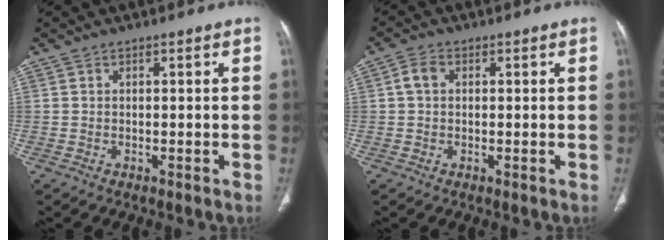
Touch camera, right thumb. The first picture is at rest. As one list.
[{"total": 2.7, "force": [0.5, 2.0, 1.8], "torque": [-0.035, 0.008, 0.007]}]